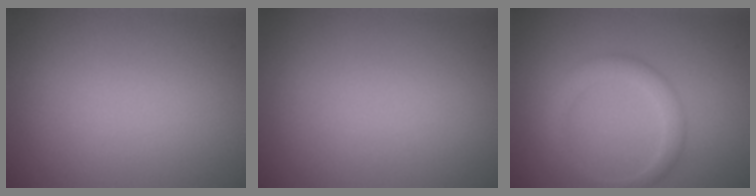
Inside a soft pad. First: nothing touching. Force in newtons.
{"total": 0.0}
{"total": 2.3, "press": 2.3, "slide": 0.0}